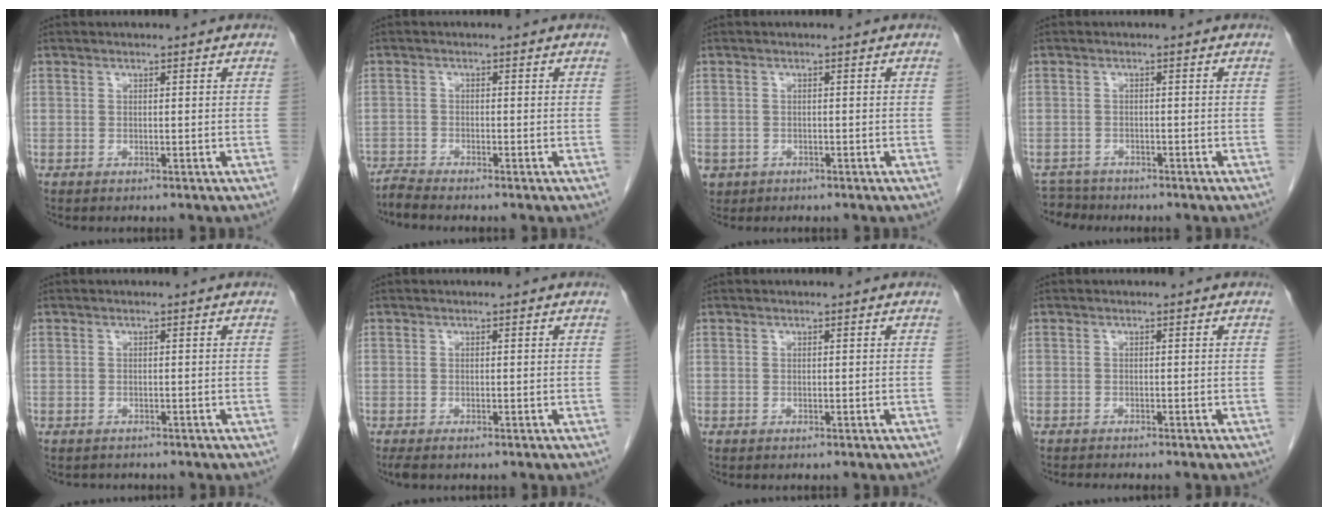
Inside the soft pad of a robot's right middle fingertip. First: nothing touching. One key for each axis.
{"total": 2.1, "fx": -2.0, "fy": -0.6, "fz": 0.0, "tx": -0.006, "ty": -0.012, "tz": -0.043}
{"total": 3.3, "fx": -1.7, "fy": 2.8, "fz": 0.7, "tx": -0.017, "ty": 0.000, "tz": -0.026}
{"total": 3.2, "fx": -2.9, "fy": 1.0, "fz": -0.7, "tx": 0.011, "ty": -0.006, "tz": -0.052}
{"total": 1.4, "fx": -1.2, "fy": 0.7, "fz": 0.0, "tx": -0.008, "ty": -0.001, "tz": -0.019}
{"total": 1.3, "fx": -1.0, "fy": 0.3, "fz": 0.8, "tx": -0.013, "ty": -0.005, "tz": -0.015}
{"total": 0.0}
{"total": 2.7, "fx": -2.5, "fy": 0.1, "fz": 1.1, "tx": -0.016, "ty": -0.003, "tz": -0.035}